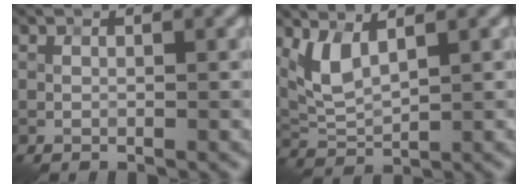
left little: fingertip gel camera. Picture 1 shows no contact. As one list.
[{"total": 3.2, "force": [1.8, 0.9, 2.5], "torque": [-0.068, -0.008, 0.047]}]